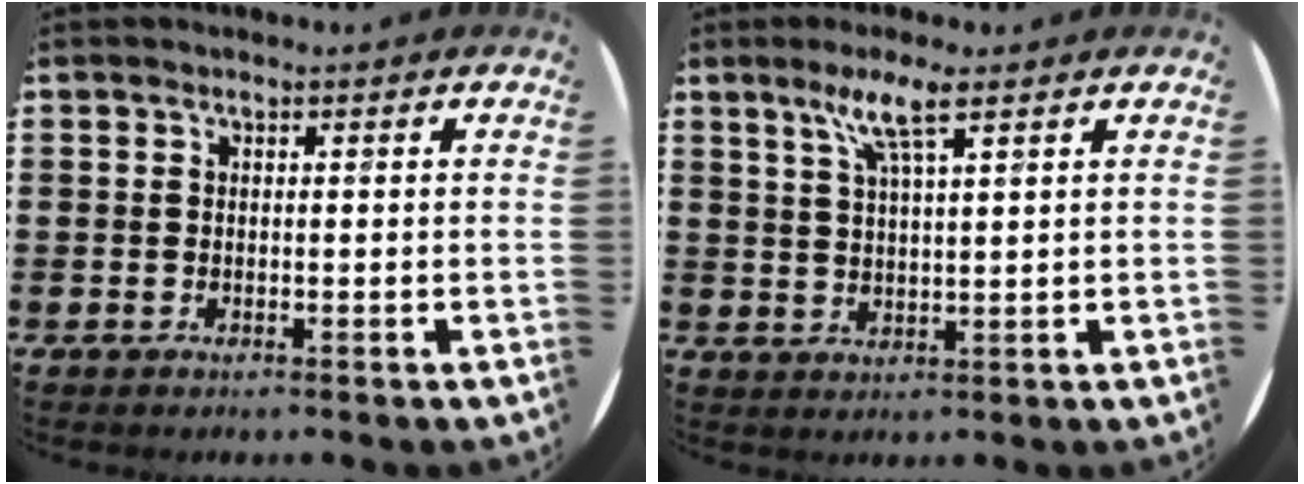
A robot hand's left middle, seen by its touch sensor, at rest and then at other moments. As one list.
[{"total": 5.2, "force": [3.4, 0.5, 3.9], "torque": [-0.085, 0.007, 0.056]}]